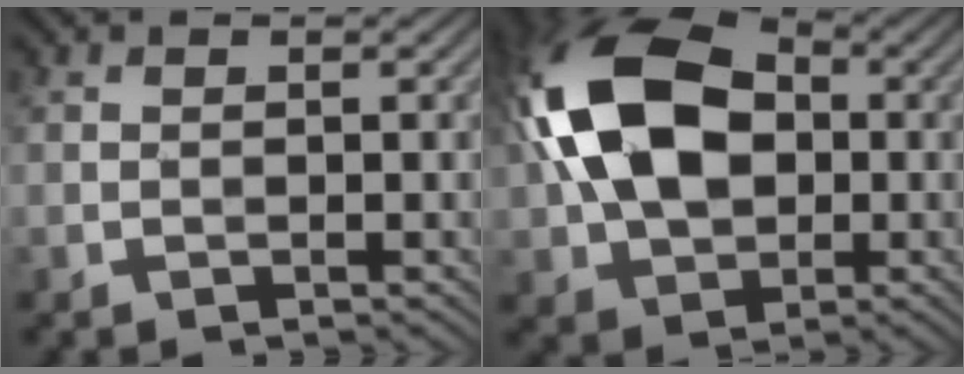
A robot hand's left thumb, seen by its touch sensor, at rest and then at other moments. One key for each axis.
{"total": 15.6, "fx": 0.7, "fy": 10.6, "fz": 11.4, "tx": -0.254, "ty": 0.026, "tz": 0.001}